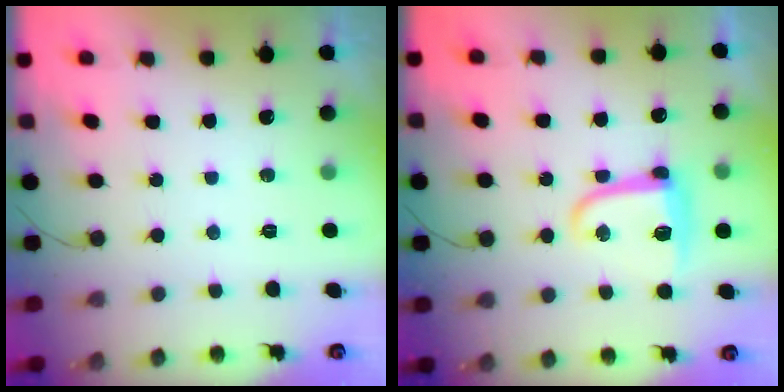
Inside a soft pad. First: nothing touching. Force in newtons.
{"total": 11.3, "press": 11.3, "slide": 0.4}